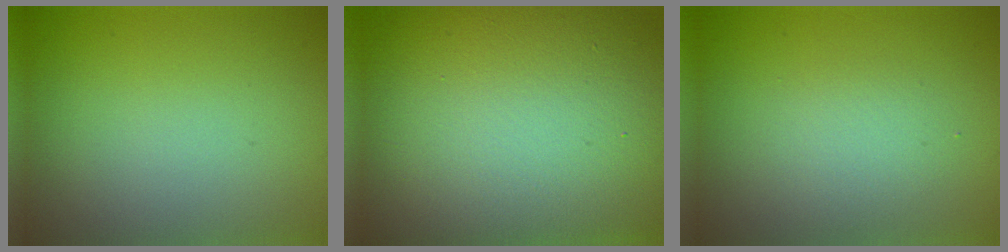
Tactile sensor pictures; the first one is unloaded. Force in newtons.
{"total": 20.0, "press": 20.0, "slide": 0.5}
{"total": 2.1, "press": 2.1, "slide": 0.2}